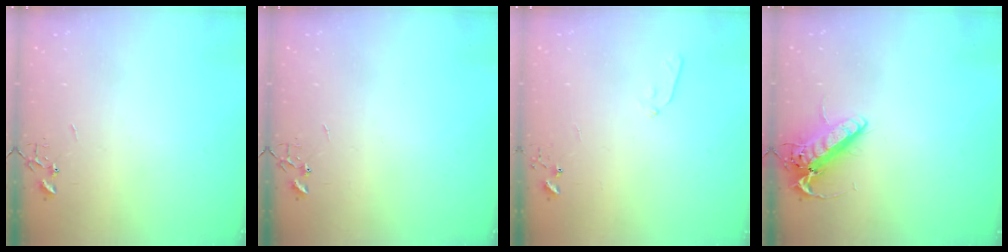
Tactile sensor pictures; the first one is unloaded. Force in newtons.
{"total": 0.0}
{"total": 4.8, "press": 4.7, "slide": 1.0}
{"total": 13.5, "press": 13.2, "slide": 2.7}